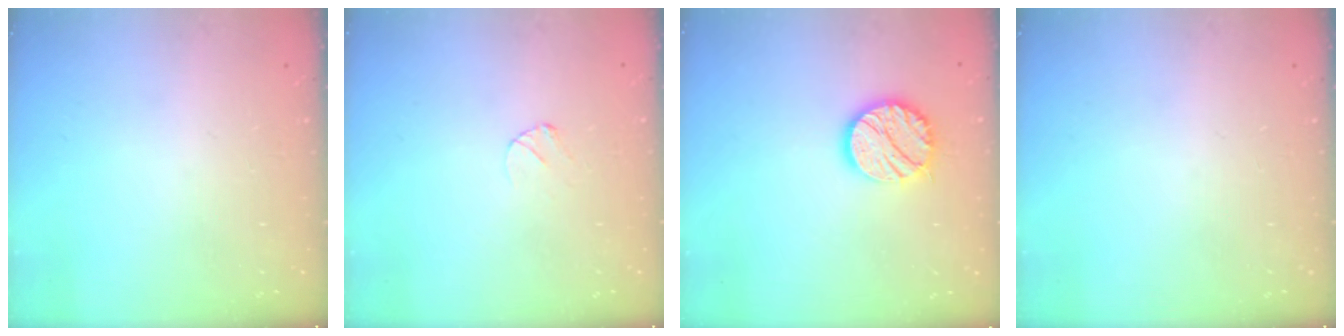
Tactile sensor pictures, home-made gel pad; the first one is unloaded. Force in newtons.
{"total": 3.6, "press": 3.6, "slide": 0.2}
{"total": 12.5, "press": 12.5, "slide": 0.6}
{"total": 0.0}